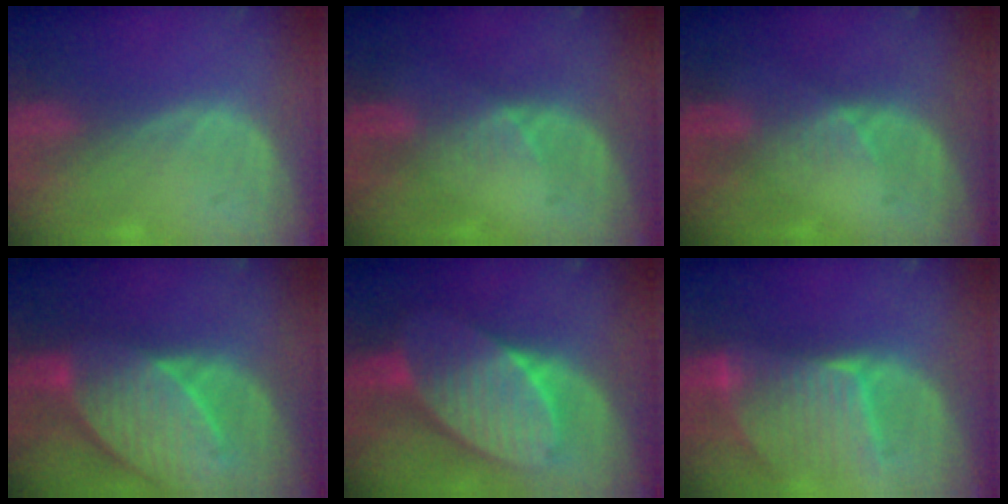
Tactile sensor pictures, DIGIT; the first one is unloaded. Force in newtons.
{"total": 2.6, "press": 2.2, "slide": 1.4}
{"total": 2.6, "press": 2.2, "slide": 1.4}
{"total": 10.4, "press": 9.1, "slide": 5.0}
{"total": 10.9, "press": 10.9, "slide": 0.6}
{"total": 9.4, "press": 8.3, "slide": 4.5}